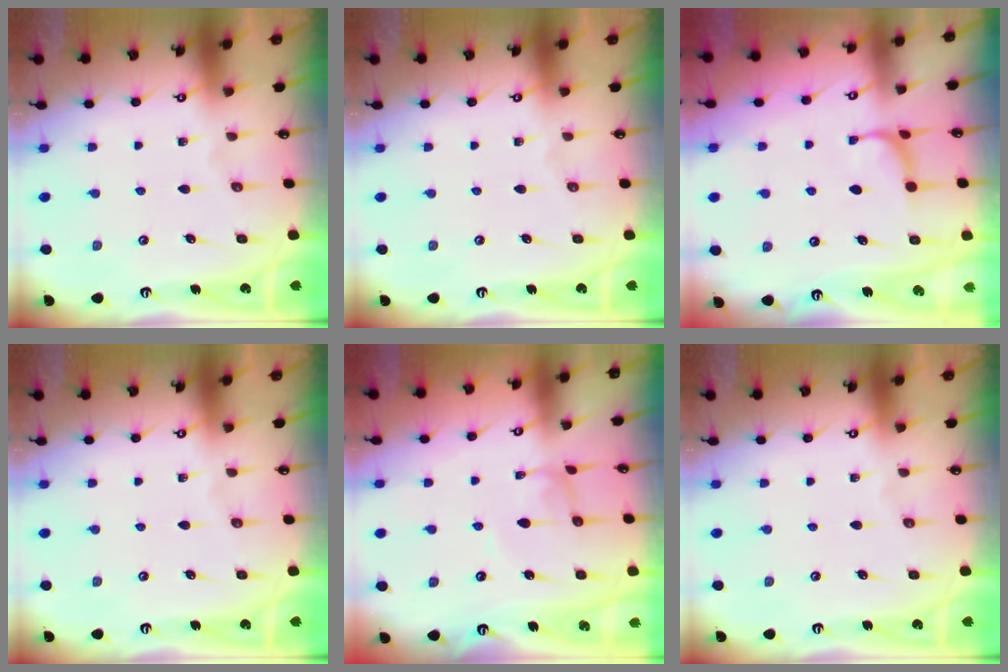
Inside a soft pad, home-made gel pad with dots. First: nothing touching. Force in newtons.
{"total": 0.0}
{"total": 2.1, "press": 2.0, "slide": 0.6}
{"total": 0.0}
{"total": 2.2, "press": 2.2, "slide": 0.1}
{"total": 0.0}